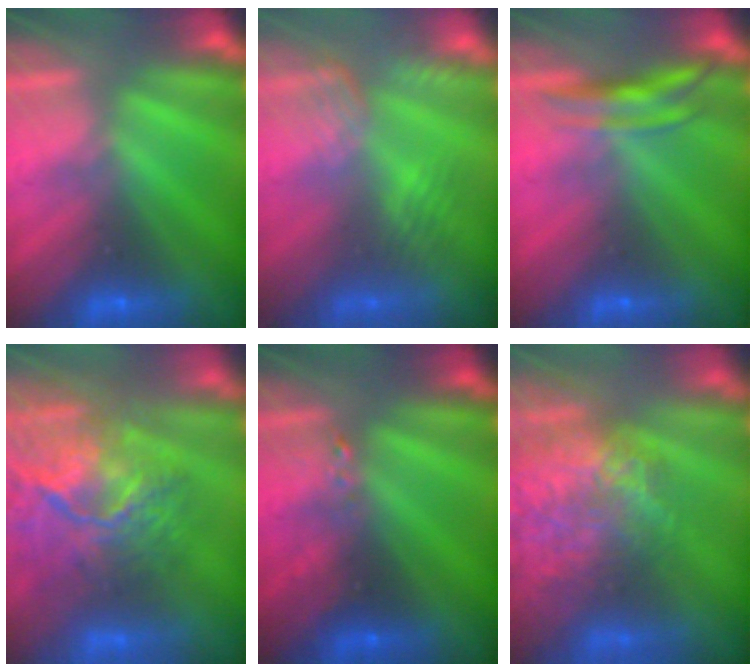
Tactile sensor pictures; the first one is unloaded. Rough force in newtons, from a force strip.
{"total": 2.6}
{"total": 3.9}
{"total": 8.9}
{"total": 2.5}
{"total": 9.3}